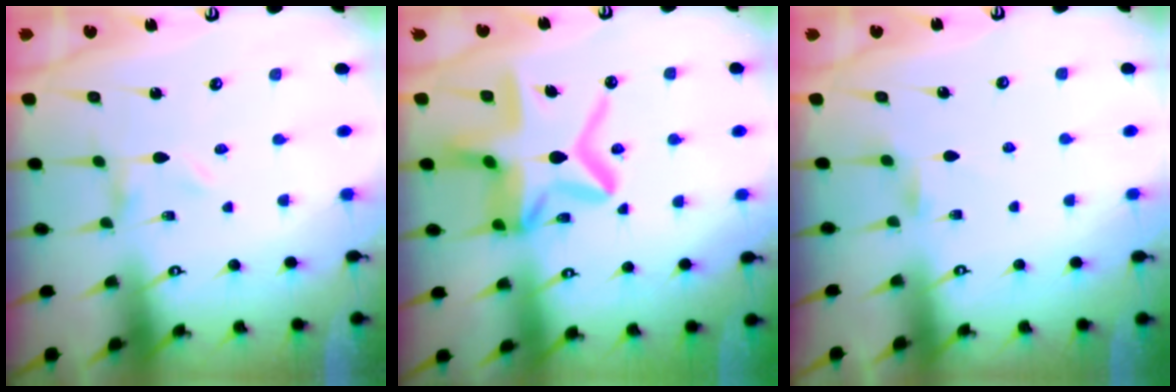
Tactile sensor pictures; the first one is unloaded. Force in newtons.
{"total": 17.3, "press": 17.2, "slide": 1.7}
{"total": 4.6, "press": 4.6, "slide": 0.6}